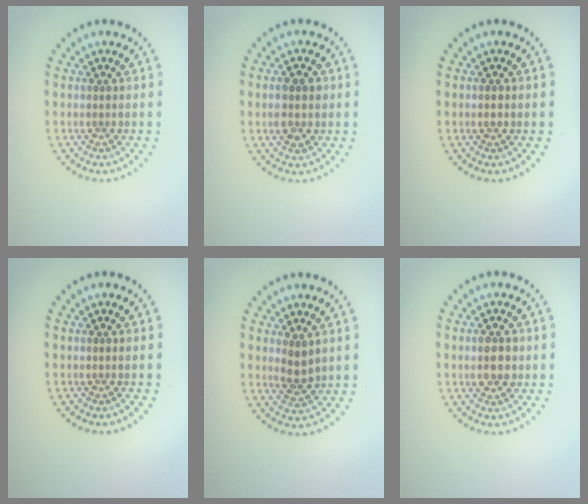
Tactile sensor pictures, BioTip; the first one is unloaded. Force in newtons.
{"total": 2.9, "press": 2.9, "slide": 0.1}
{"total": 1.1, "press": 1.1, "slide": 0.1}
{"total": 0.0}
{"total": 2.2, "press": 2.1, "slide": 0.6}
{"total": 2.4, "press": 2.4, "slide": 0.1}